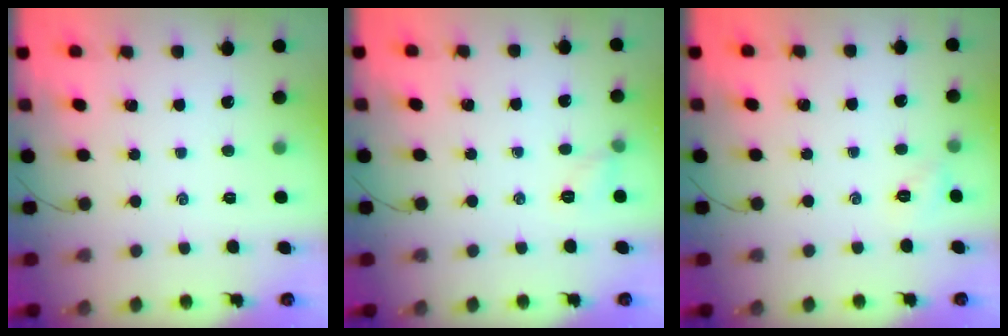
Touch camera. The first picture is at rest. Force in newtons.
{"total": 6.0, "press": 5.9, "slide": 1.2}
{"total": 2.6, "press": 2.6, "slide": 0.6}